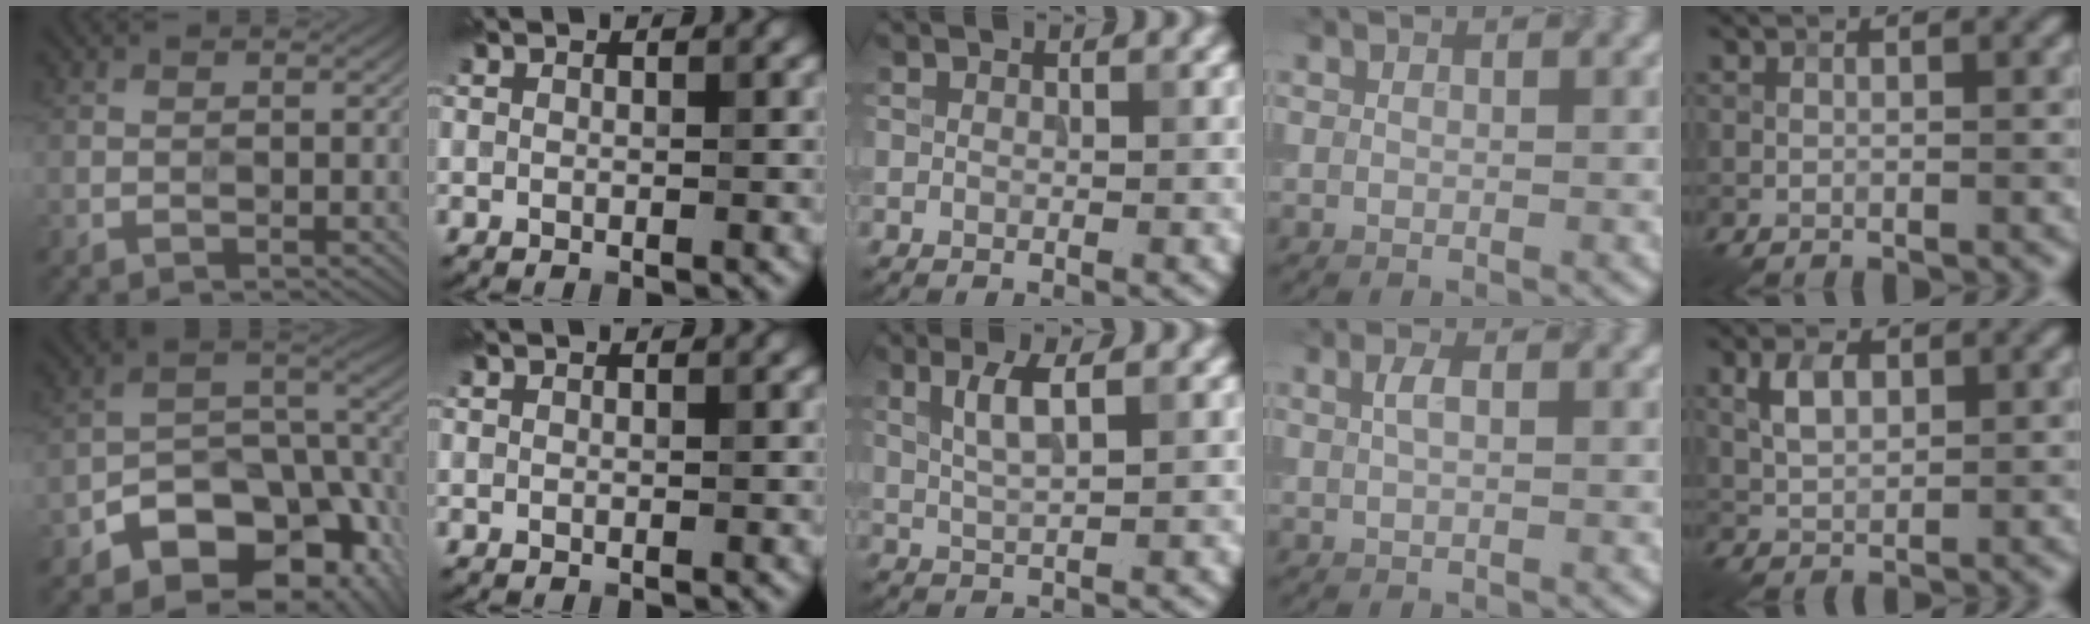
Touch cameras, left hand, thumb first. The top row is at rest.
{"thumb": {"total": 14.0, "force": [-7.5, 8.4, 8.3], "torque": [-0.131, -0.019, -0.129]}, "middle": {"total": 2.8, "force": [1.1, 0.7, 2.5], "torque": [-0.047, -0.001, 0.023]}, "ring": {"total": 1.3, "force": [0.5, 0.5, 1.1], "torque": [-0.025, 0.002, 0.010]}, "little": {"total": 2.9, "force": [0.9, 1.7, 2.1], "torque": [-0.045, 0.004, 0.017]}}